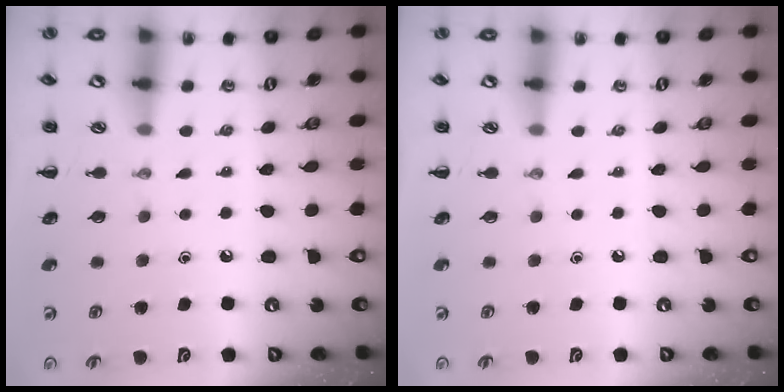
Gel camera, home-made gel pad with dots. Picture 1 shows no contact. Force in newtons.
{"total": 0.0}